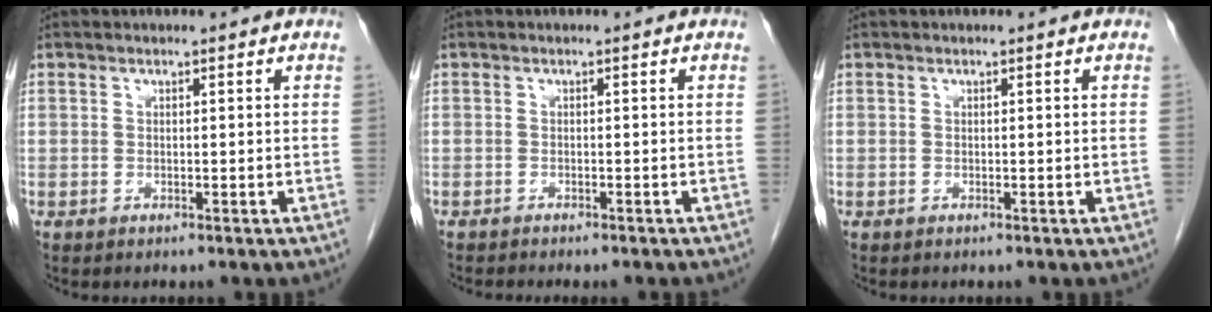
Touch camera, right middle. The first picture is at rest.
{"total": 4.3, "force": [-3.8, 0.5, 1.8], "torque": [-0.019, -0.006, -0.048]}
{"total": 0.0}